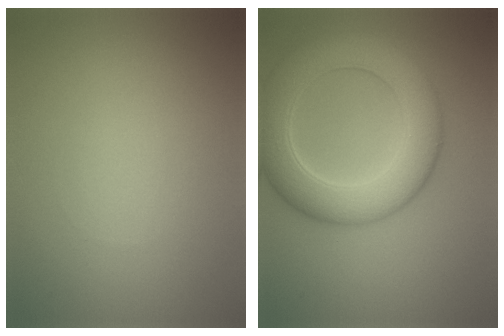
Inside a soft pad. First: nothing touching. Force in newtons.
{"total": 8.3, "press": 8.3, "slide": 0.0}